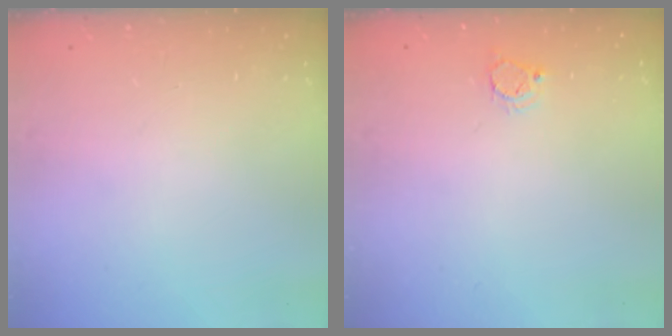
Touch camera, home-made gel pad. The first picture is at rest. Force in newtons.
{"total": 3.1, "press": 3.1, "slide": 0.4}